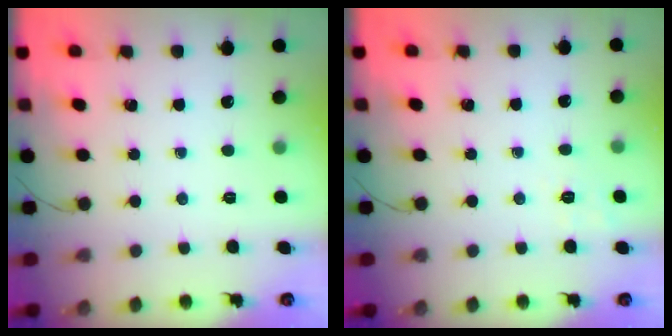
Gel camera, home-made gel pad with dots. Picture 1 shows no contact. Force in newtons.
{"total": 2.1, "press": 1.2, "slide": 1.8}